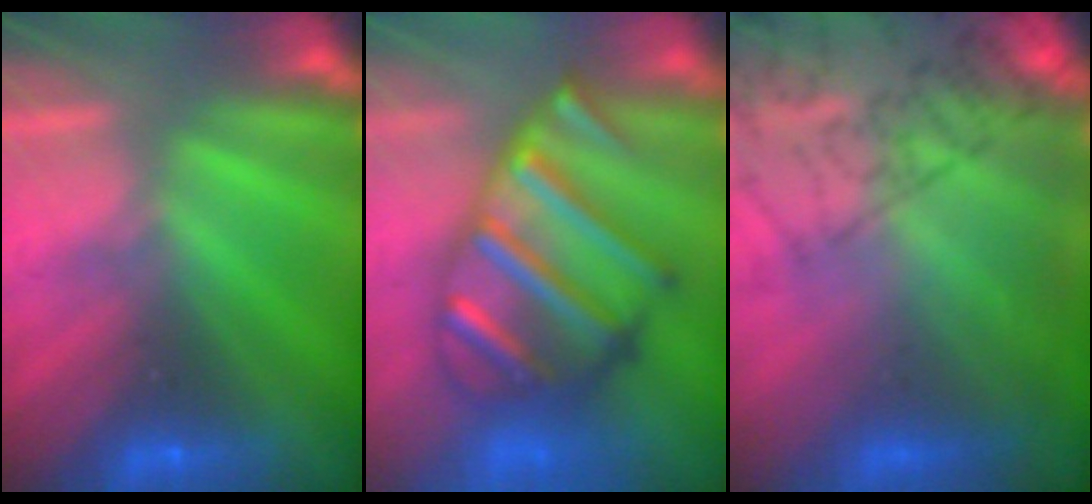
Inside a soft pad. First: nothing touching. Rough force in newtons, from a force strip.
{"total": 6.3}
{"total": 10.9}